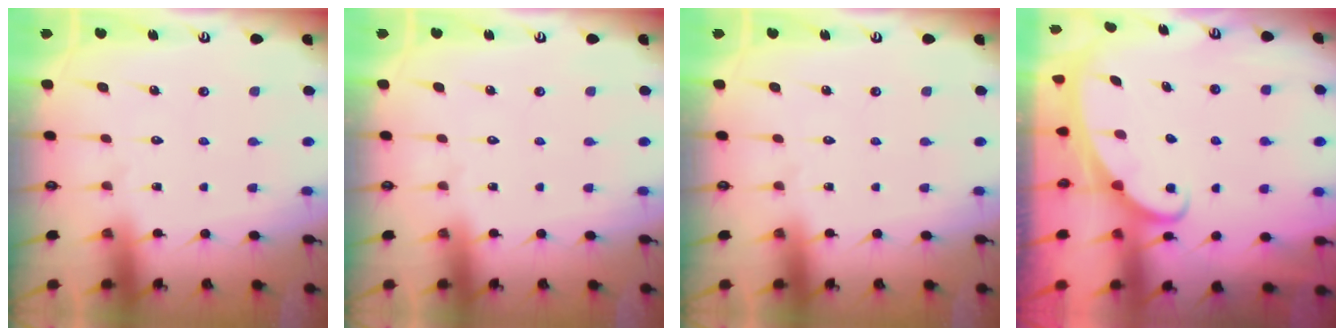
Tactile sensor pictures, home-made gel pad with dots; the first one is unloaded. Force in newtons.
{"total": 0.0}
{"total": 0.0}
{"total": 2.4, "press": 2.3, "slide": 0.3}